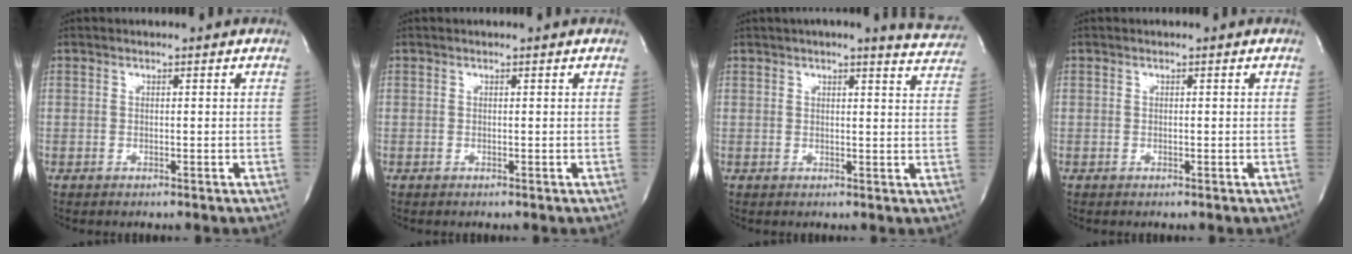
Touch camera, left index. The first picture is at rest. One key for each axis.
{"total": 0.0}
{"total": 8.4, "fx": 7.8, "fy": 0.8, "fz": 3.3, "tx": -0.032, "ty": -0.010, "tz": 0.068}
{"total": 0.0}